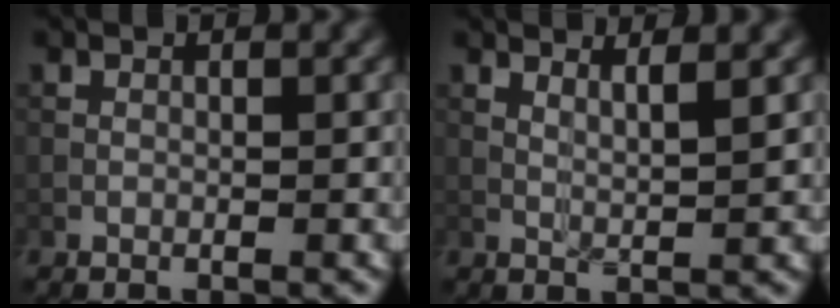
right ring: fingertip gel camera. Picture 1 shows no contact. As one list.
[{"total": 2.1, "force": [1.4, 0.4, 1.6], "torque": [-0.024, -0.002, 0.017]}]